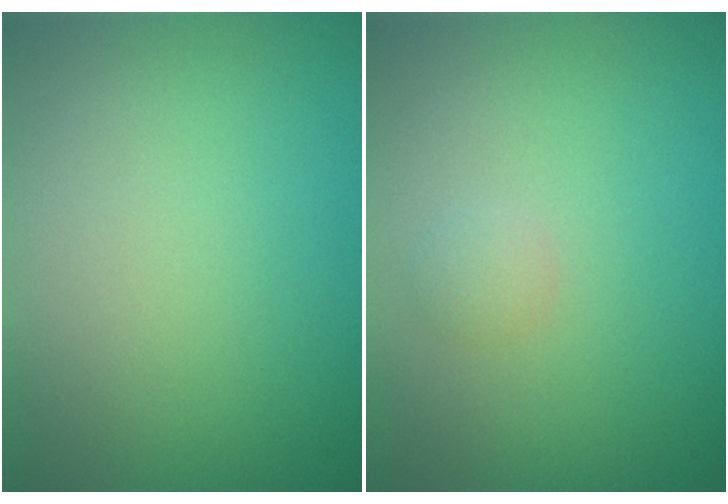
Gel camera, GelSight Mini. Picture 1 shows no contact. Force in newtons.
{"total": 1.1, "press": 1.1, "slide": 0.1}